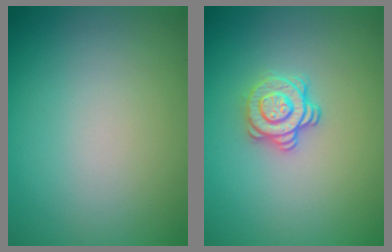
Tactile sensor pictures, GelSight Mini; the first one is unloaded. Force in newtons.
{"total": 2.9, "press": 2.5, "slide": 1.3}